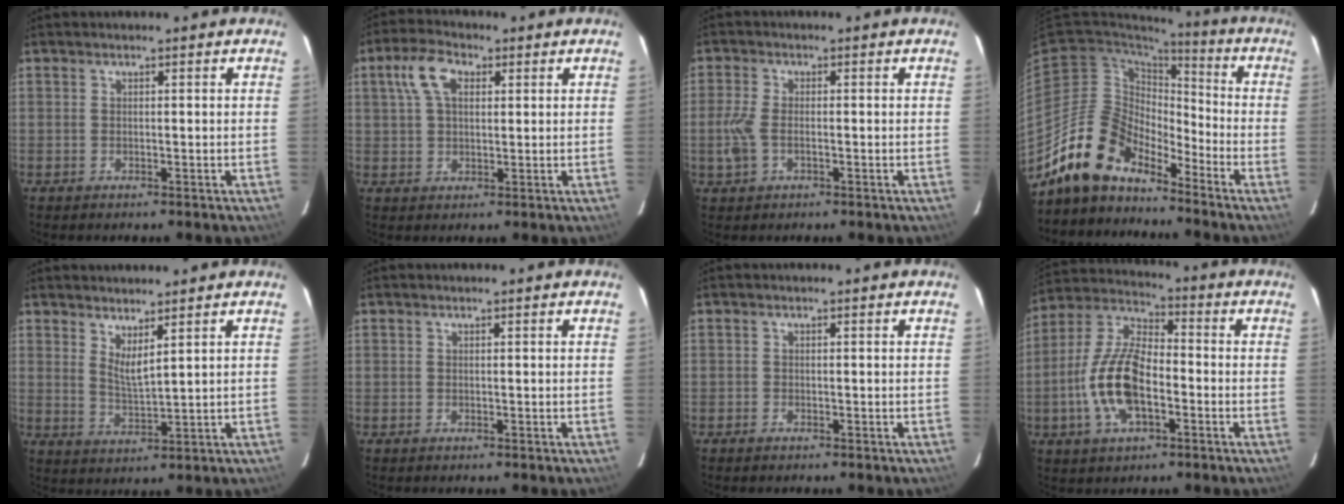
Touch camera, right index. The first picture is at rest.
{"total": 7.0, "force": [2.5, 4.1, 5.2], "torque": [-0.106, 0.024, 0.045]}
{"total": 5.0, "force": [-1.3, 2.7, 4.0], "torque": [-0.096, -0.001, -0.026]}
{"total": 13.8, "force": [-11.5, 6.1, 4.6], "torque": [-0.094, 0.022, -0.218]}
{"total": 4.1, "force": [3.0, 0.4, 2.7], "torque": [-0.049, -0.012, 0.051]}
{"total": 0.0}
{"total": 0.7, "force": [-0.6, 0.3, 0.2], "torque": [-0.005, 0.000, -0.013]}
{"total": 14.4, "force": [-4.0, 6.7, 12.1], "torque": [-0.258, 0.005, -0.079]}